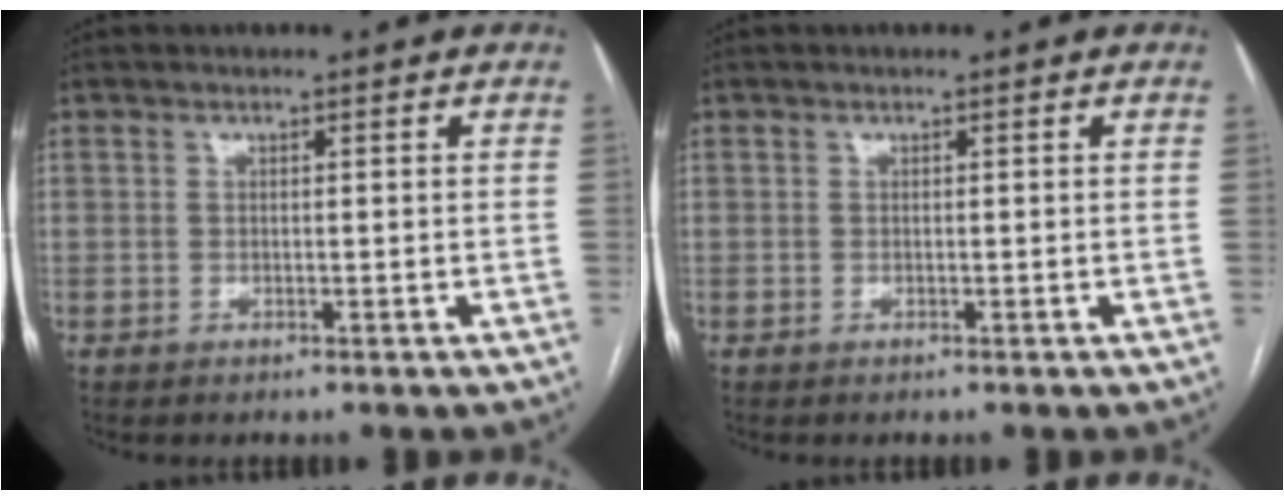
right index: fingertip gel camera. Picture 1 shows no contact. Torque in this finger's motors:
{"motor_torque": [0.00, 0.00, 0.00, 0.00]}